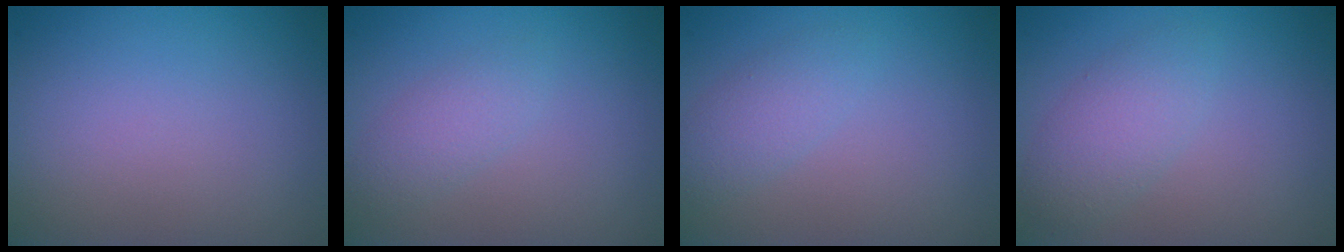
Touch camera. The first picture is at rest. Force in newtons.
{"total": 1.8, "press": 1.8, "slide": 0.1}
{"total": 1.9, "press": 1.9, "slide": 0.1}
{"total": 2.7, "press": 2.6, "slide": 0.1}